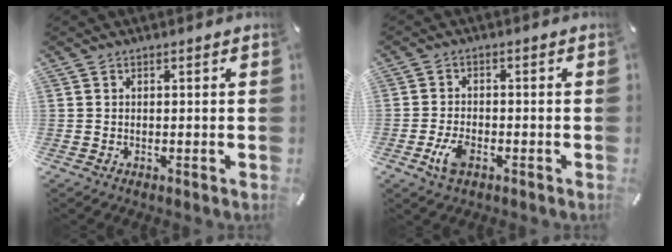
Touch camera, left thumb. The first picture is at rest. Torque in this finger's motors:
{"motor_torque": [-0.04, 0.09, 0.02, 0.00, 0.04]}